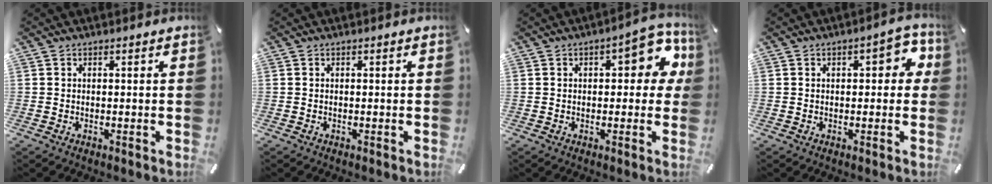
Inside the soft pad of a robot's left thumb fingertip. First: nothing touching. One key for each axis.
{"total": 0.0}
{"total": 10.3, "fx": 2.6, "fy": 5.0, "fz": 8.6, "tx": -0.098, "ty": -0.010, "tz": 0.036}
{"total": 6.4, "fx": 1.3, "fy": 3.2, "fz": 5.4, "tx": -0.066, "ty": 0.000, "tz": 0.013}